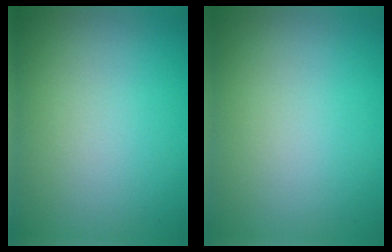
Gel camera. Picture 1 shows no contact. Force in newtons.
{"total": 0.0}